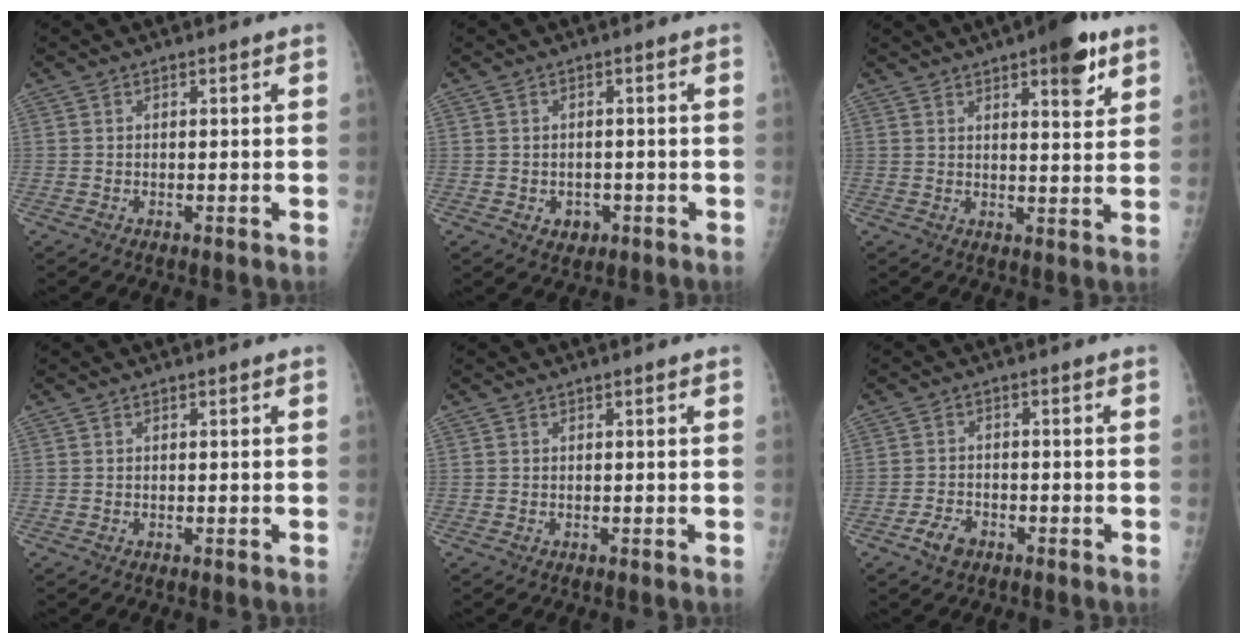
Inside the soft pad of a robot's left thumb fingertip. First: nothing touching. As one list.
[{"total": 3.1, "force": [-1.0, 2.6, 1.3], "torque": [-0.004, 0.004, -0.007]}, {"total": 9.1, "force": [5.2, 2.8, 6.9], "torque": [-0.076, -0.023, 0.066]}, {"total": 0.0}, {"total": 0.0}, {"total": 3.9, "force": [-2.4, 2.4, 1.9], "torque": [-0.033, 0.014, -0.041]}]